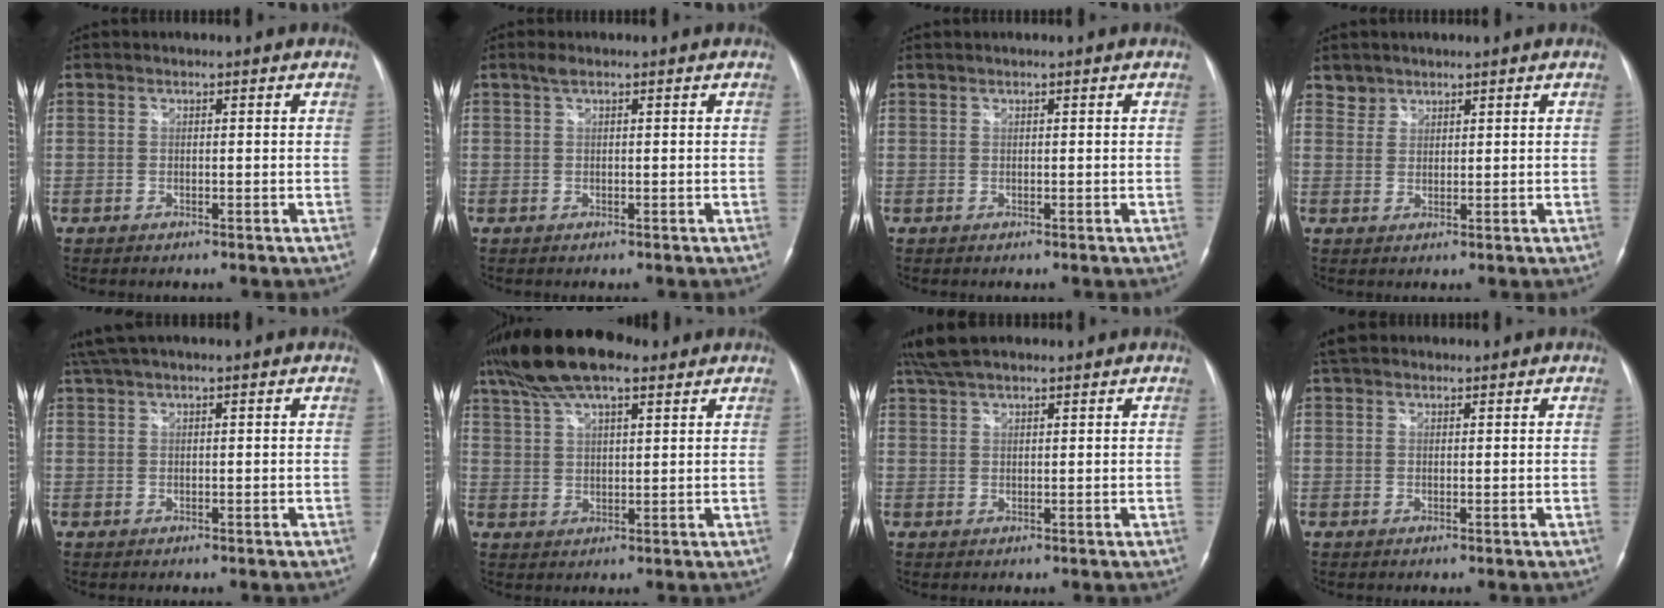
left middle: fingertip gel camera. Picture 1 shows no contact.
{"total": 1.2, "force": [0.8, 0.2, 0.8], "torque": [-0.021, 0.013, 0.018]}
{"total": 0.5, "force": [0.5, -0.1, 0.2], "torque": [-0.007, 0.008, 0.014]}
{"total": 2.2, "force": [1.8, 1.1, -0.5], "torque": [0.016, 0.009, 0.031]}
{"total": 4.4, "force": [3.4, 0.1, 2.8], "torque": [-0.057, 0.041, 0.067]}
{"total": 12.5, "force": [9.1, 3.3, 7.8], "torque": [-0.151, 0.034, 0.161]}
{"total": 6.1, "force": [5.1, 1.4, 3.0], "torque": [-0.061, 0.033, 0.098]}
{"total": 3.7, "force": [3.0, 1.7, 1.3], "torque": [-0.026, 0.028, 0.052]}